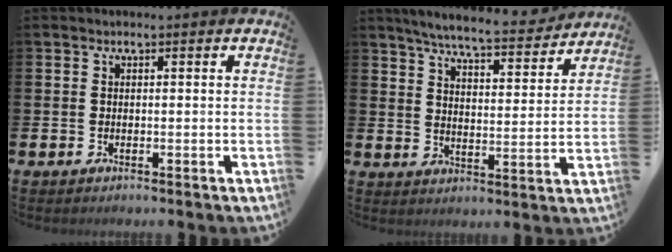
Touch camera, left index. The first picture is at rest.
{"total": 6.5, "force": [6.1, 0.5, 2.2], "torque": [-0.064, -0.040, 0.103]}